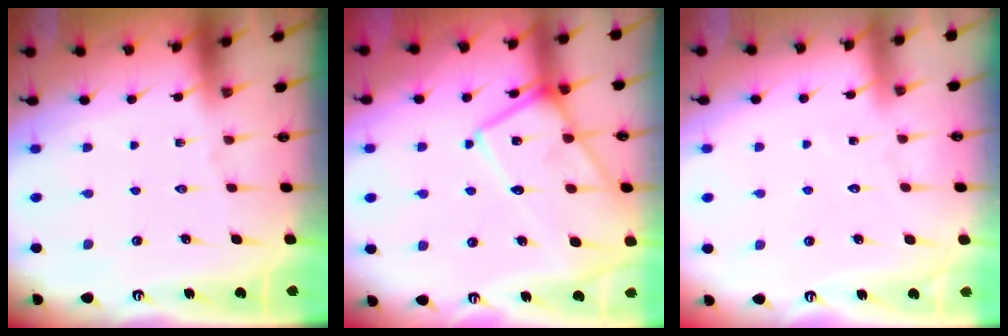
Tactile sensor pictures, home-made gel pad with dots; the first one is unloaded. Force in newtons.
{"total": 16.6, "press": 16.5, "slide": 1.4}
{"total": 4.5, "press": 4.4, "slide": 0.4}